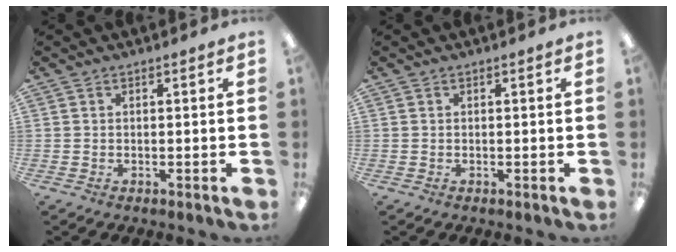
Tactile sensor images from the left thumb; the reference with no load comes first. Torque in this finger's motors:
{"motor_torque": [0.00, 0.00, 0.02, -0.02, 0.00]}